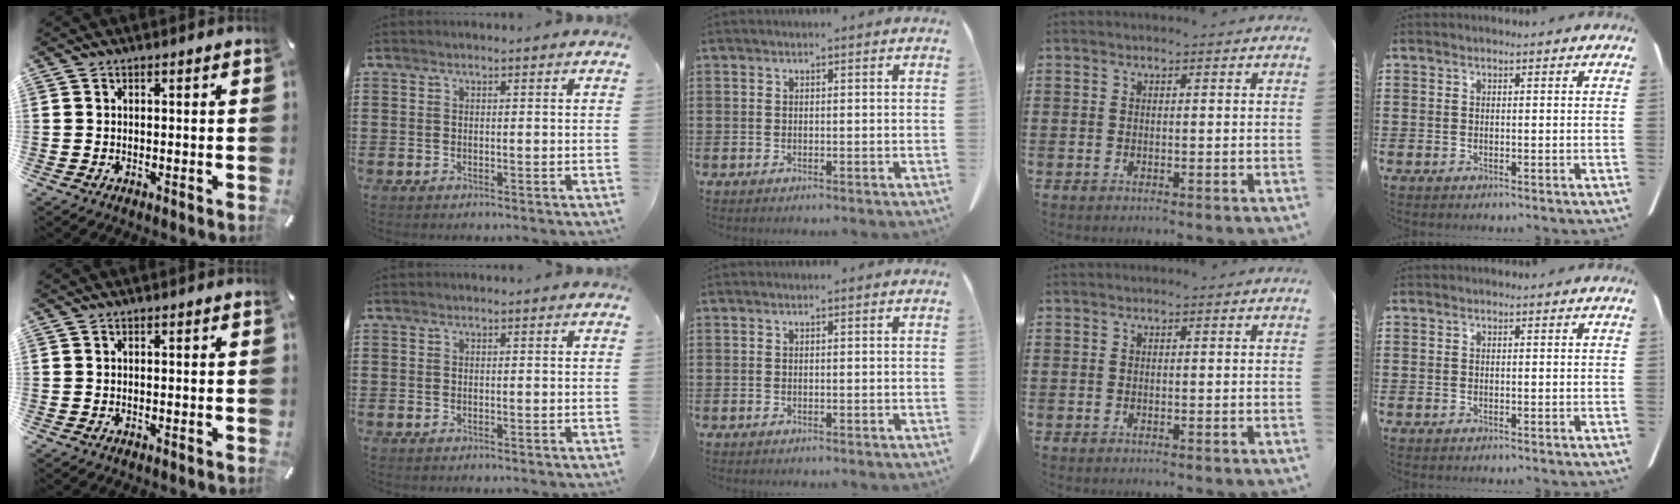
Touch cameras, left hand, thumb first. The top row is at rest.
{}